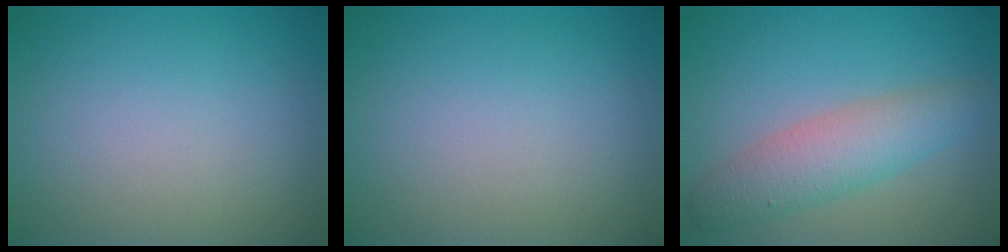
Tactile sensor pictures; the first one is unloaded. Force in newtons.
{"total": 0.0}
{"total": 4.5, "press": 4.5, "slide": 0.1}